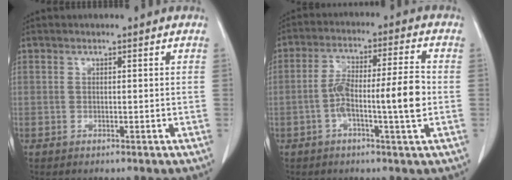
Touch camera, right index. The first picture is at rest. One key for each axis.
{"total": 9.7, "fx": -2.0, "fy": 0.7, "fz": 9.5, "tx": -0.166, "ty": 0.017, "tz": -0.038}